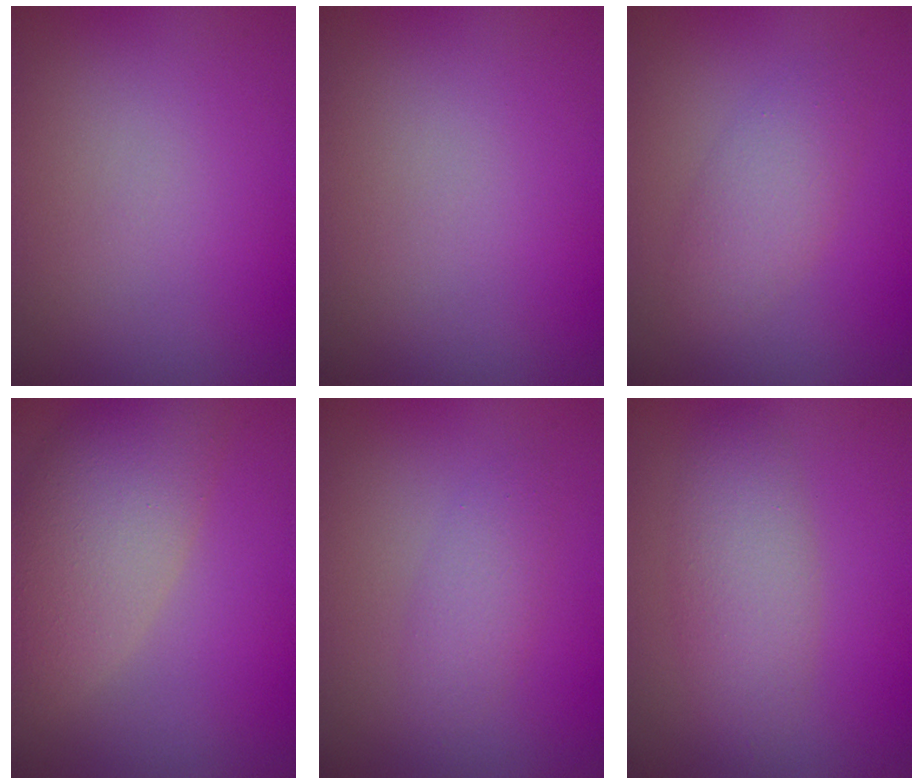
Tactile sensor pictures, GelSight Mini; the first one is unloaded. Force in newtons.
{"total": 0.0}
{"total": 2.6, "press": 2.6, "slide": 0.1}
{"total": 6.9, "press": 6.9, "slide": 0.5}
{"total": 1.9, "press": 1.9, "slide": 0.1}
{"total": 3.5, "press": 3.5, "slide": 0.1}